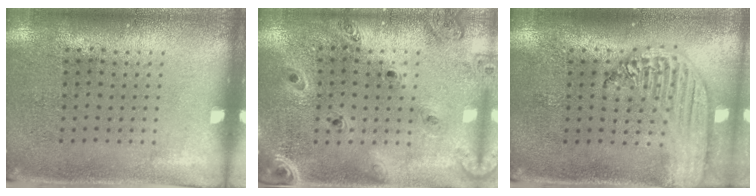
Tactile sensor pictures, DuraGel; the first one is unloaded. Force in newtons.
{"total": 1.3, "press": 1.3, "slide": 0.1}
{"total": 2.5, "press": 2.1, "slide": 1.4}